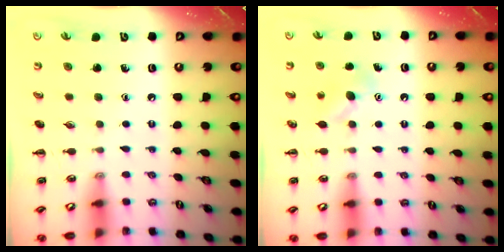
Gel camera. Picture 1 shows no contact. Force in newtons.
{"total": 5.1, "press": 4.9, "slide": 1.4}